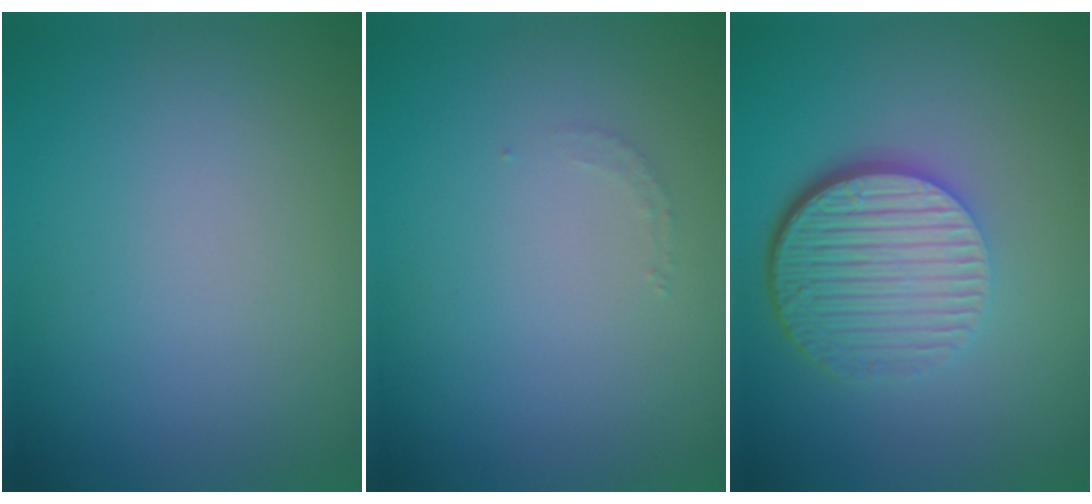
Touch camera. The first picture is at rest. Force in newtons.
{"total": 0.8, "press": 0.8, "slide": 0.1}
{"total": 6.8, "press": 4.5, "slide": 5.1}